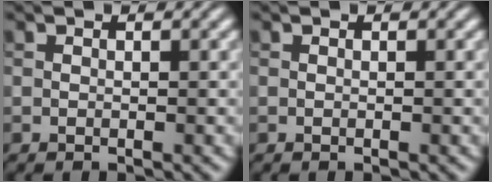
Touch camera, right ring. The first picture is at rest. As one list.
[{"total": 0.0}]